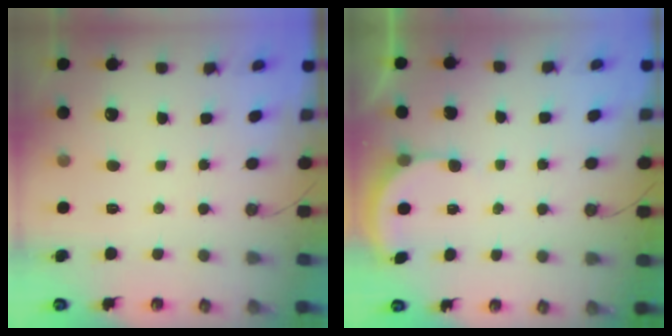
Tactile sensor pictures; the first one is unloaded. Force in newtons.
{"total": 1.6, "press": 1.6, "slide": 0.3}